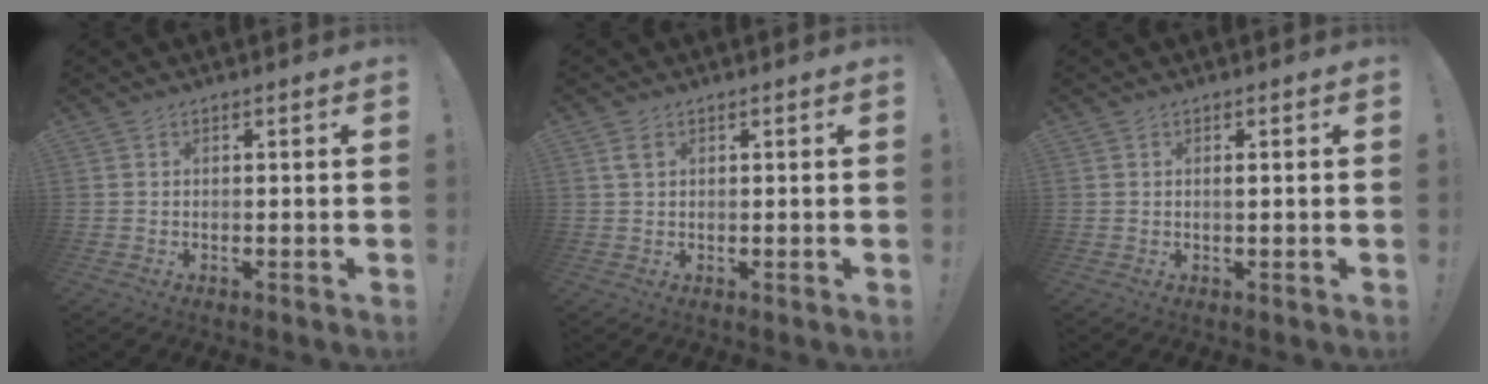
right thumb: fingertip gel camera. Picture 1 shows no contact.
{"total": 2.2, "force": [1.0, 1.3, 1.5], "torque": [-0.023, 0.001, 0.017]}
{"total": 0.8, "force": [0.2, -0.1, 0.7], "torque": [-0.008, -0.004, 0.001]}